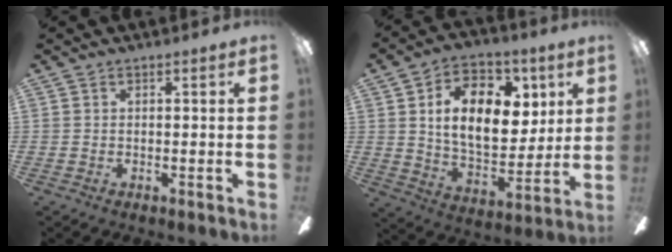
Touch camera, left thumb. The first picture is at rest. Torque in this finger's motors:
{"motor_torque": [0.64, 0.34, 1.41, -1.35, 0.14]}